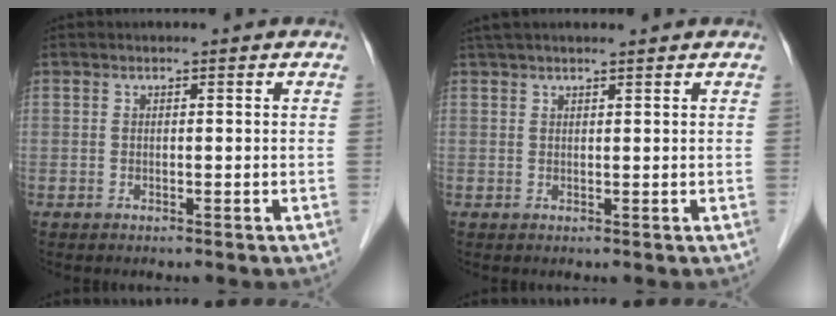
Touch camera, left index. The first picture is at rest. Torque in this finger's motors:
{"motor_torque": [0.51, -0.52, 0.19, 0.03]}